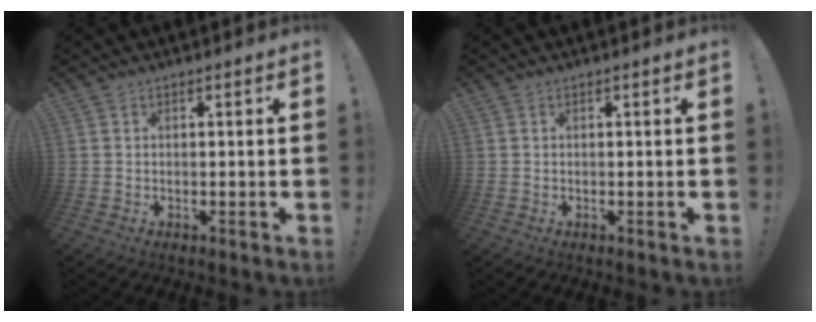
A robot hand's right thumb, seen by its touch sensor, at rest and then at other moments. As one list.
[{"total": 0.0}]